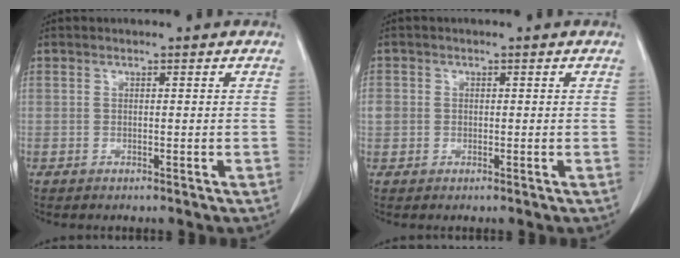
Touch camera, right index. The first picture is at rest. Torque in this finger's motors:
{"motor_torque": [0.12, 0.13, 0.12, 0.04]}